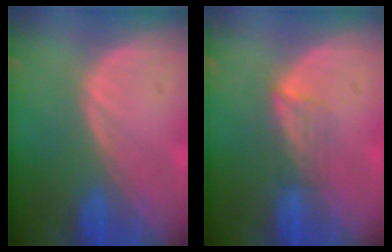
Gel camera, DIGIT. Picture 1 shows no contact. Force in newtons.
{"total": 2.8, "press": 2.5, "slide": 1.4}